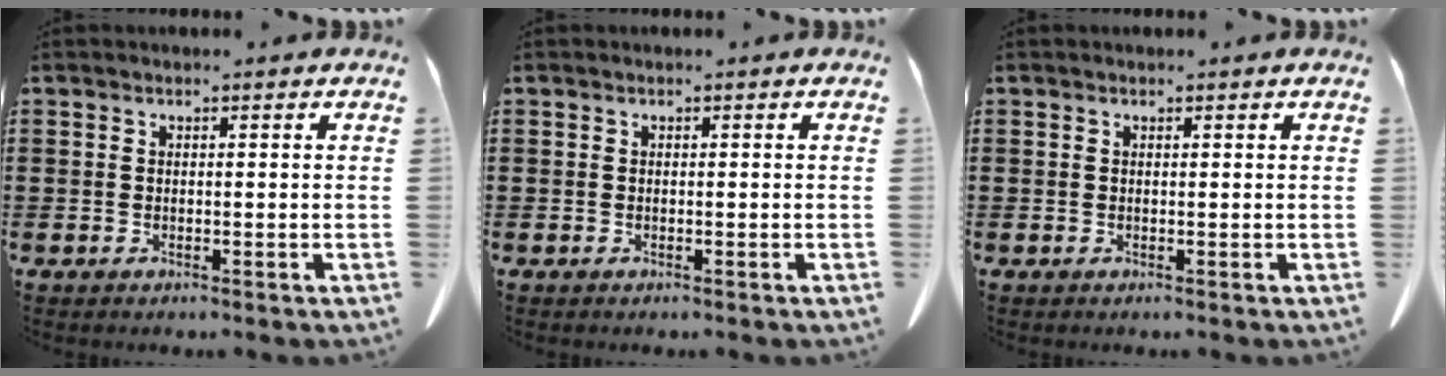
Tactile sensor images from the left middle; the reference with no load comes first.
{"total": 0.0}
{"total": 0.0}